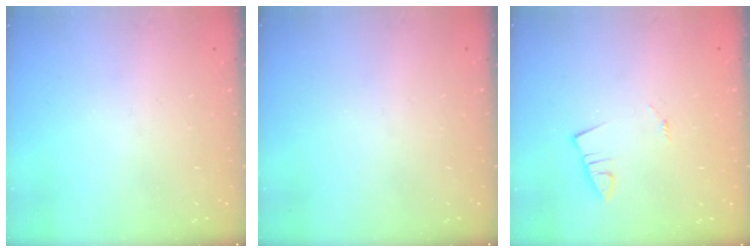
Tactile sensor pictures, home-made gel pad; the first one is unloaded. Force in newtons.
{"total": 0.0}
{"total": 1.3, "press": 1.3, "slide": 0.1}